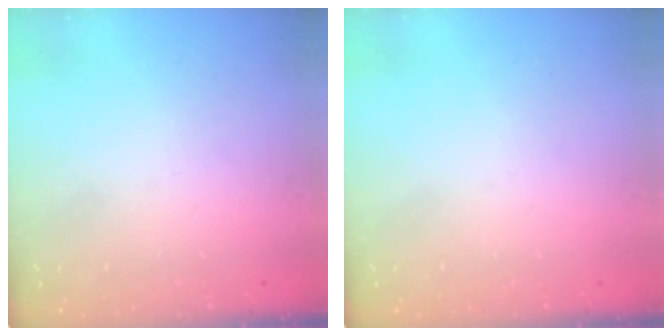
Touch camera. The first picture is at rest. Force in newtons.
{"total": 0.0}